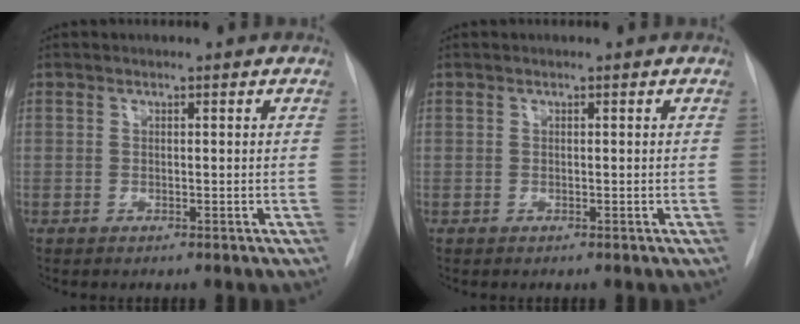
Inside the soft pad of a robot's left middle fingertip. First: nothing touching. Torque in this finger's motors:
{"motor_torque": [1.08, -1.06, 0.26, 0.02]}